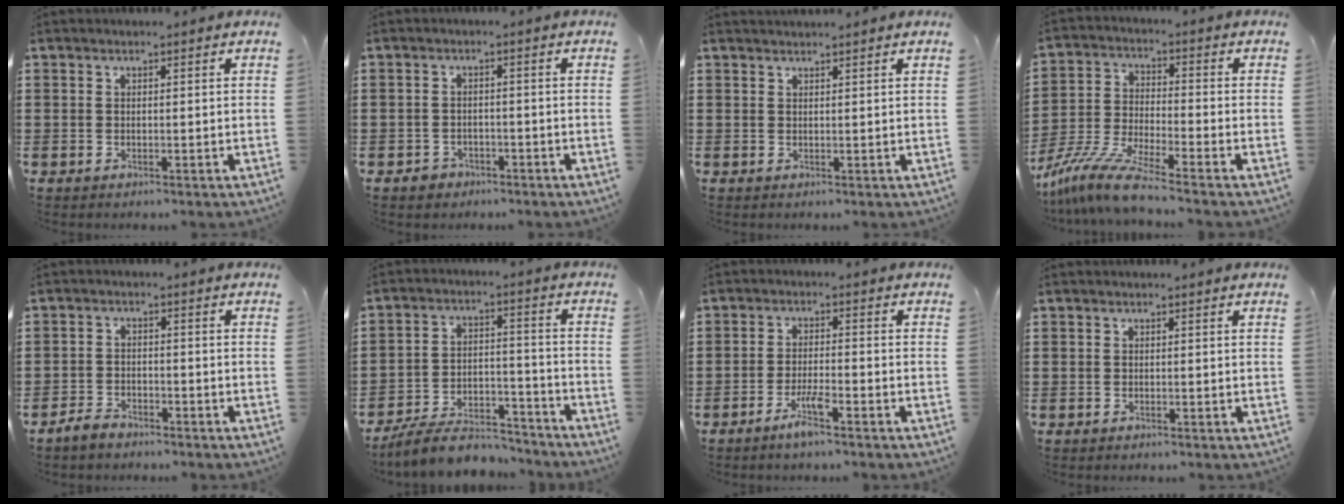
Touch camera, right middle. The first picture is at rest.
{"total": 1.8, "force": [-1.5, 1.0, 0.2], "torque": [-0.009, 0.002, -0.033]}
{"total": 1.0, "force": [1.0, -0.1, 0.1], "torque": [-0.003, -0.002, 0.020]}
{"total": 8.6, "force": [-7.6, 0.1, 4.1], "torque": [-0.097, -0.007, -0.155]}
{"total": 2.6, "force": [-2.4, 0.8, 0.6], "torque": [-0.023, 0.005, -0.053]}
{"total": 8.5, "force": [-7.7, 2.0, 3.0], "torque": [-0.047, 0.023, -0.144]}
{"total": 4.0, "force": [-2.7, 0.3, 2.9], "torque": [-0.062, -0.003, -0.051]}
{"total": 0.0}